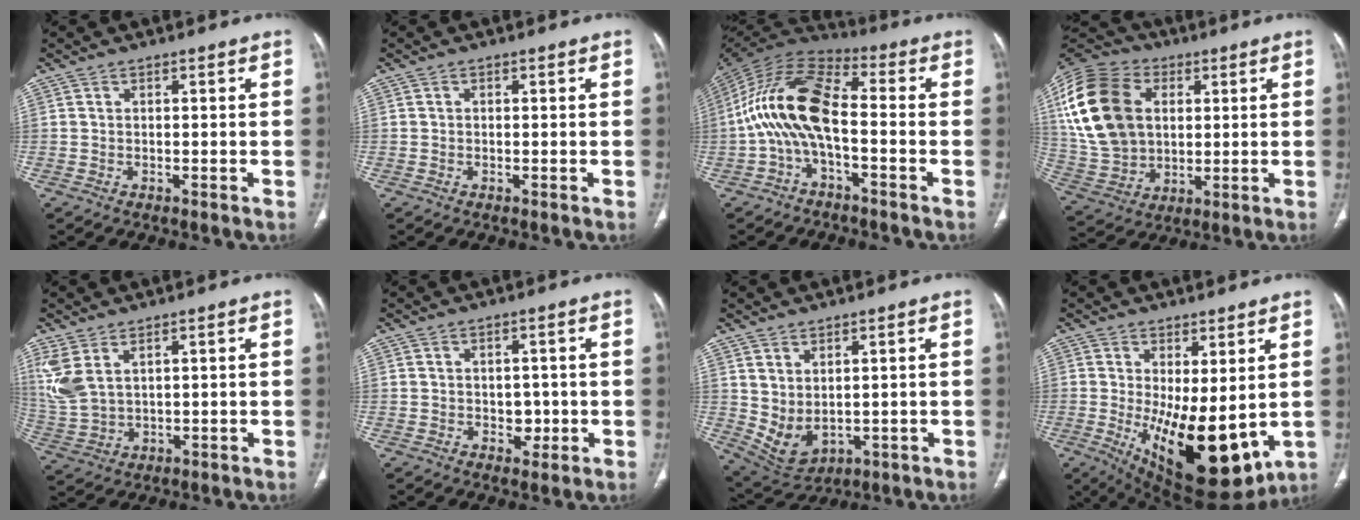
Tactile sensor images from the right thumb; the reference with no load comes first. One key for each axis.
{"total": 0.0}
{"total": 14.5, "fx": -2.4, "fy": 6.7, "fz": 12.7, "tx": -0.249, "ty": 0.055, "tz": -0.057}
{"total": 23.0, "fx": 5.2, "fy": 16.5, "fz": 15.1, "tx": -0.308, "ty": 0.006, "tz": 0.100}
{"total": 8.1, "fx": 3.8, "fy": 4.1, "fz": 5.8, "tx": -0.143, "ty": -0.008, "tz": 0.093}
{"total": 3.0, "fx": -0.4, "fy": 2.4, "fz": 1.7, "tx": -0.005, "ty": 0.003, "tz": -0.003}
{"total": 7.0, "fx": 1.1, "fy": 4.4, "fz": 5.4, "tx": -0.093, "ty": -0.014, "tz": 0.049}
{"total": 17.3, "fx": -1.1, "fy": 7.5, "fz": 15.6, "tx": -0.240, "ty": -0.037, "tz": 0.010}